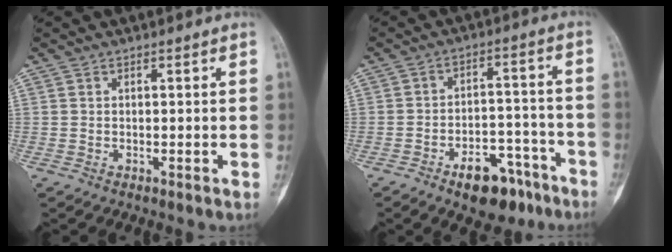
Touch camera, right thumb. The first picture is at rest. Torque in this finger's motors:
{"motor_torque": [1.43, 0.98, 0.60, -0.77, 0.17]}